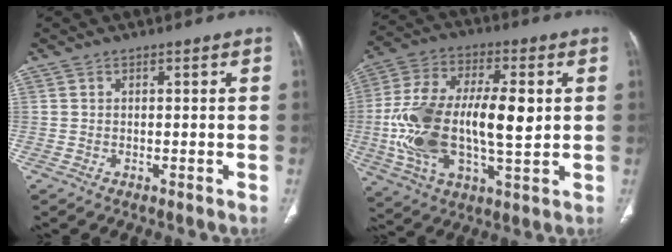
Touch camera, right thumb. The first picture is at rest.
{"total": 21.5, "force": [0.5, 10.0, 19.0], "torque": [-0.371, 0.008, 0.008]}